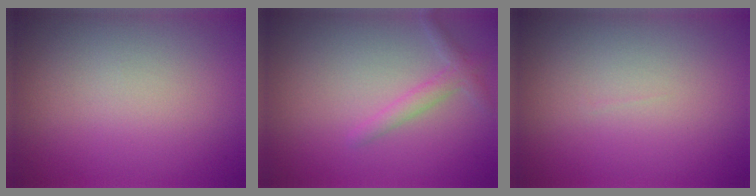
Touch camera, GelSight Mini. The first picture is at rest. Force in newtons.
{"total": 1.6, "press": 1.6, "slide": 0.1}
{"total": 0.0}